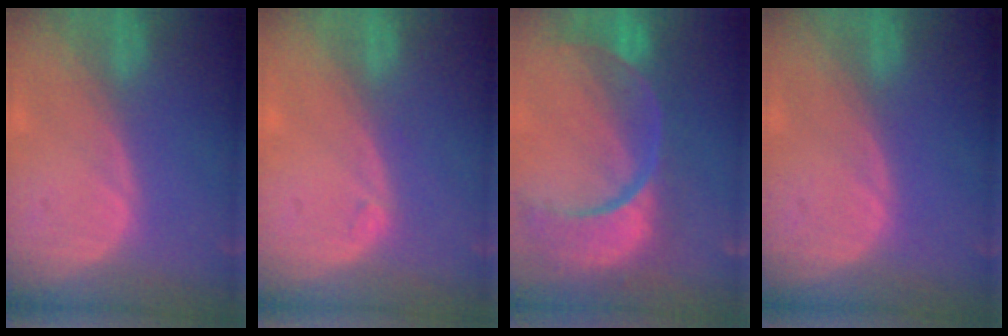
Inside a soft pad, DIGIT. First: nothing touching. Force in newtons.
{"total": 0.6, "press": 0.6, "slide": 0.2}
{"total": 13.8, "press": 11.0, "slide": 8.5}
{"total": 0.0}